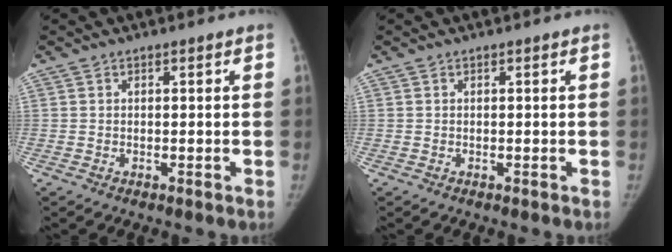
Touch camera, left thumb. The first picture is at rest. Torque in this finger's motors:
{"motor_torque": [0.00, 0.00, 0.11, -0.04, 0.00]}